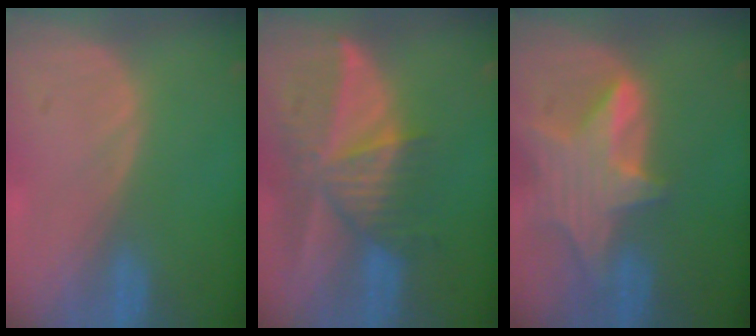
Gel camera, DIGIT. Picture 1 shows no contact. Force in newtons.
{"total": 9.8, "press": 8.6, "slide": 4.7}
{"total": 8.4, "press": 7.5, "slide": 3.9}